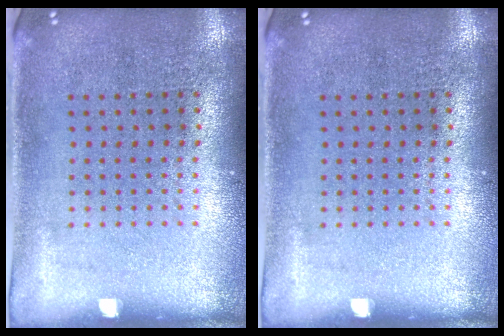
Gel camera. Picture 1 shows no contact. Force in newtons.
{"total": 0.0}